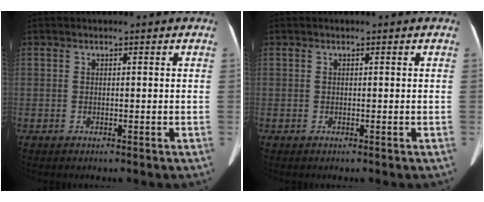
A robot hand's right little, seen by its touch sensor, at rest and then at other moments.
{"total": 0.0}